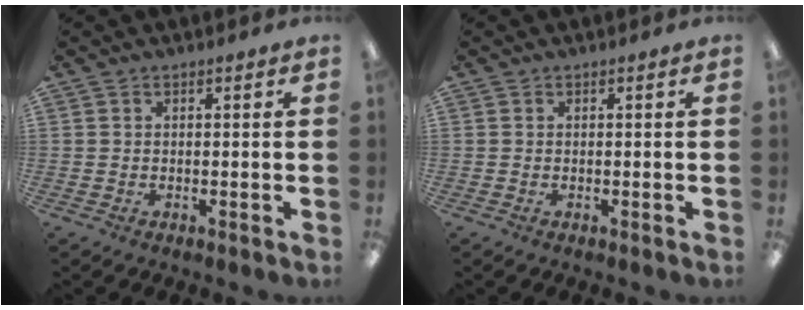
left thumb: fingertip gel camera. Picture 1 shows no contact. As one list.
[{"total": 0.0}]